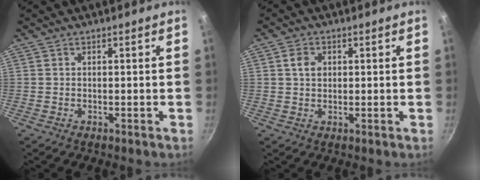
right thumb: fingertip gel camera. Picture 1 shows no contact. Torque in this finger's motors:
{"motor_torque": [-0.57, 0.67, 0.22, -0.12, -0.01]}